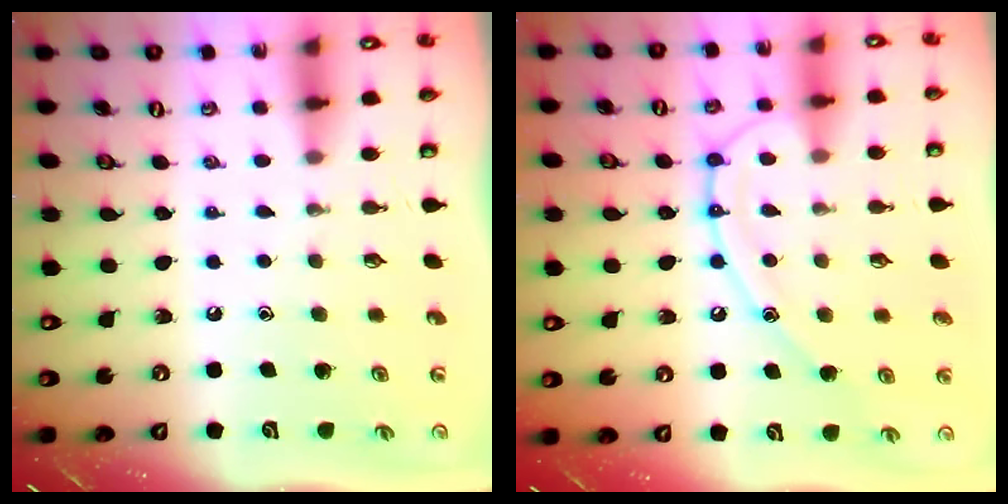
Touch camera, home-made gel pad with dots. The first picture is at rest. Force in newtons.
{"total": 13.6, "press": 13.6, "slide": 1.4}